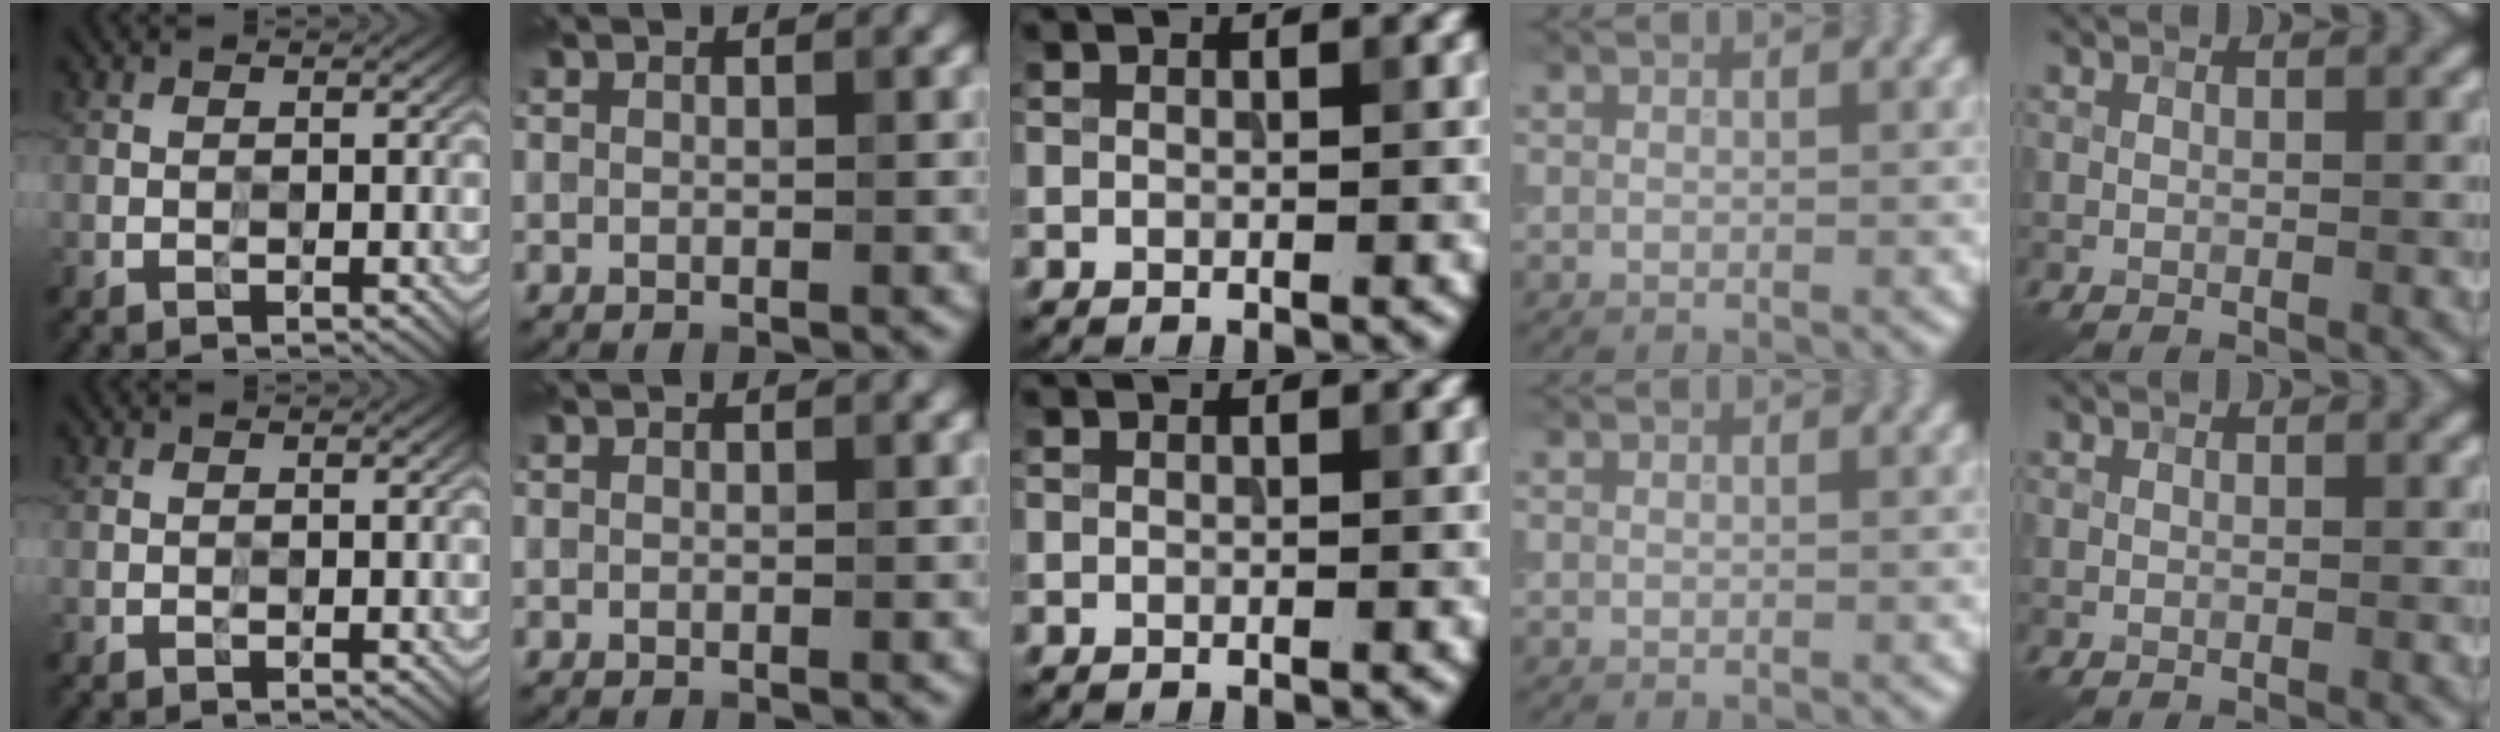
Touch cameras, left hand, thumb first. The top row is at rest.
{}